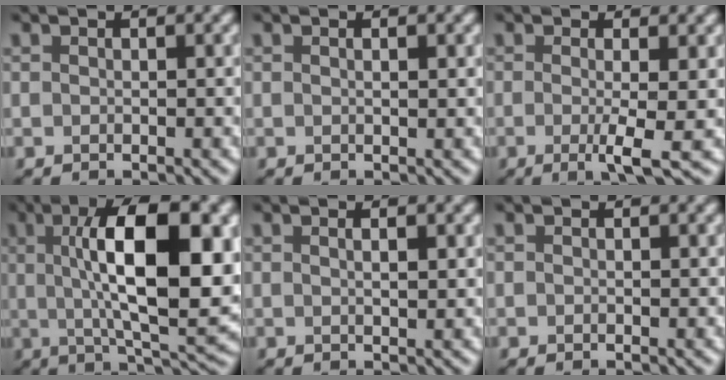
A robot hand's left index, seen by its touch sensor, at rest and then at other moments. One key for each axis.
{"total": 0.8, "fx": 0.3, "fy": 0.1, "fz": 0.8, "tx": -0.013, "ty": 0.003, "tz": 0.002}
{"total": 3.2, "fx": -0.6, "fy": 0.3, "fz": 3.1, "tx": -0.053, "ty": -0.008, "tz": -0.015}
{"total": 13.7, "fx": 1.8, "fy": 4.5, "fz": 12.8, "tx": -0.179, "ty": 0.006, "tz": 0.020}
{"total": 2.0, "fx": 0.7, "fy": 0.5, "fz": 1.8, "tx": -0.015, "ty": 0.003, "tz": 0.002}
{"total": 0.0}